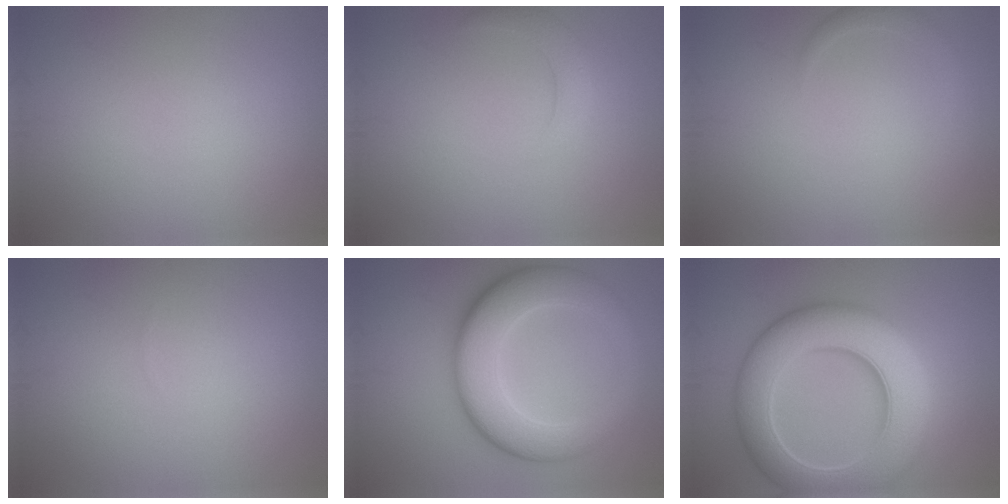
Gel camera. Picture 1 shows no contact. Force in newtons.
{"total": 2.1, "press": 2.1, "slide": 0.2}
{"total": 1.2, "press": 1.2, "slide": 0.1}
{"total": 0.0}
{"total": 8.9, "press": 8.9, "slide": 0.1}
{"total": 11.3, "press": 11.3, "slide": 0.4}